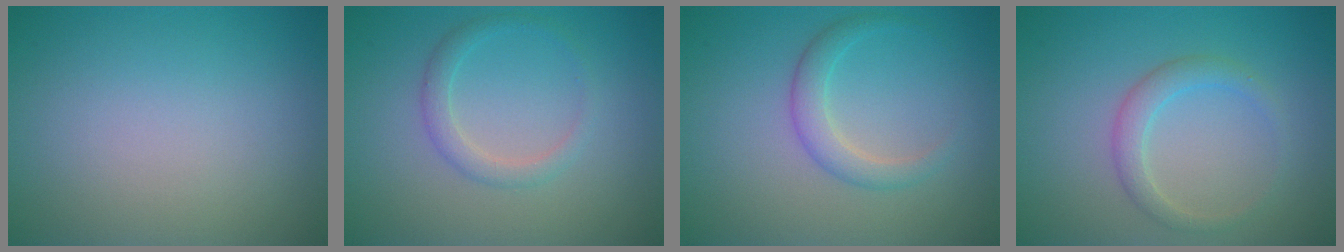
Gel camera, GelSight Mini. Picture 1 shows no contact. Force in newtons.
{"total": 1.8, "press": 1.8, "slide": 0.2}
{"total": 2.2, "press": 2.2, "slide": 0.1}
{"total": 2.1, "press": 2.1, "slide": 0.2}